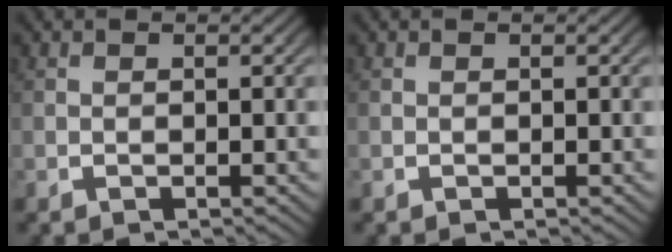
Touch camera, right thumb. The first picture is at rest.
{"total": 0.0}